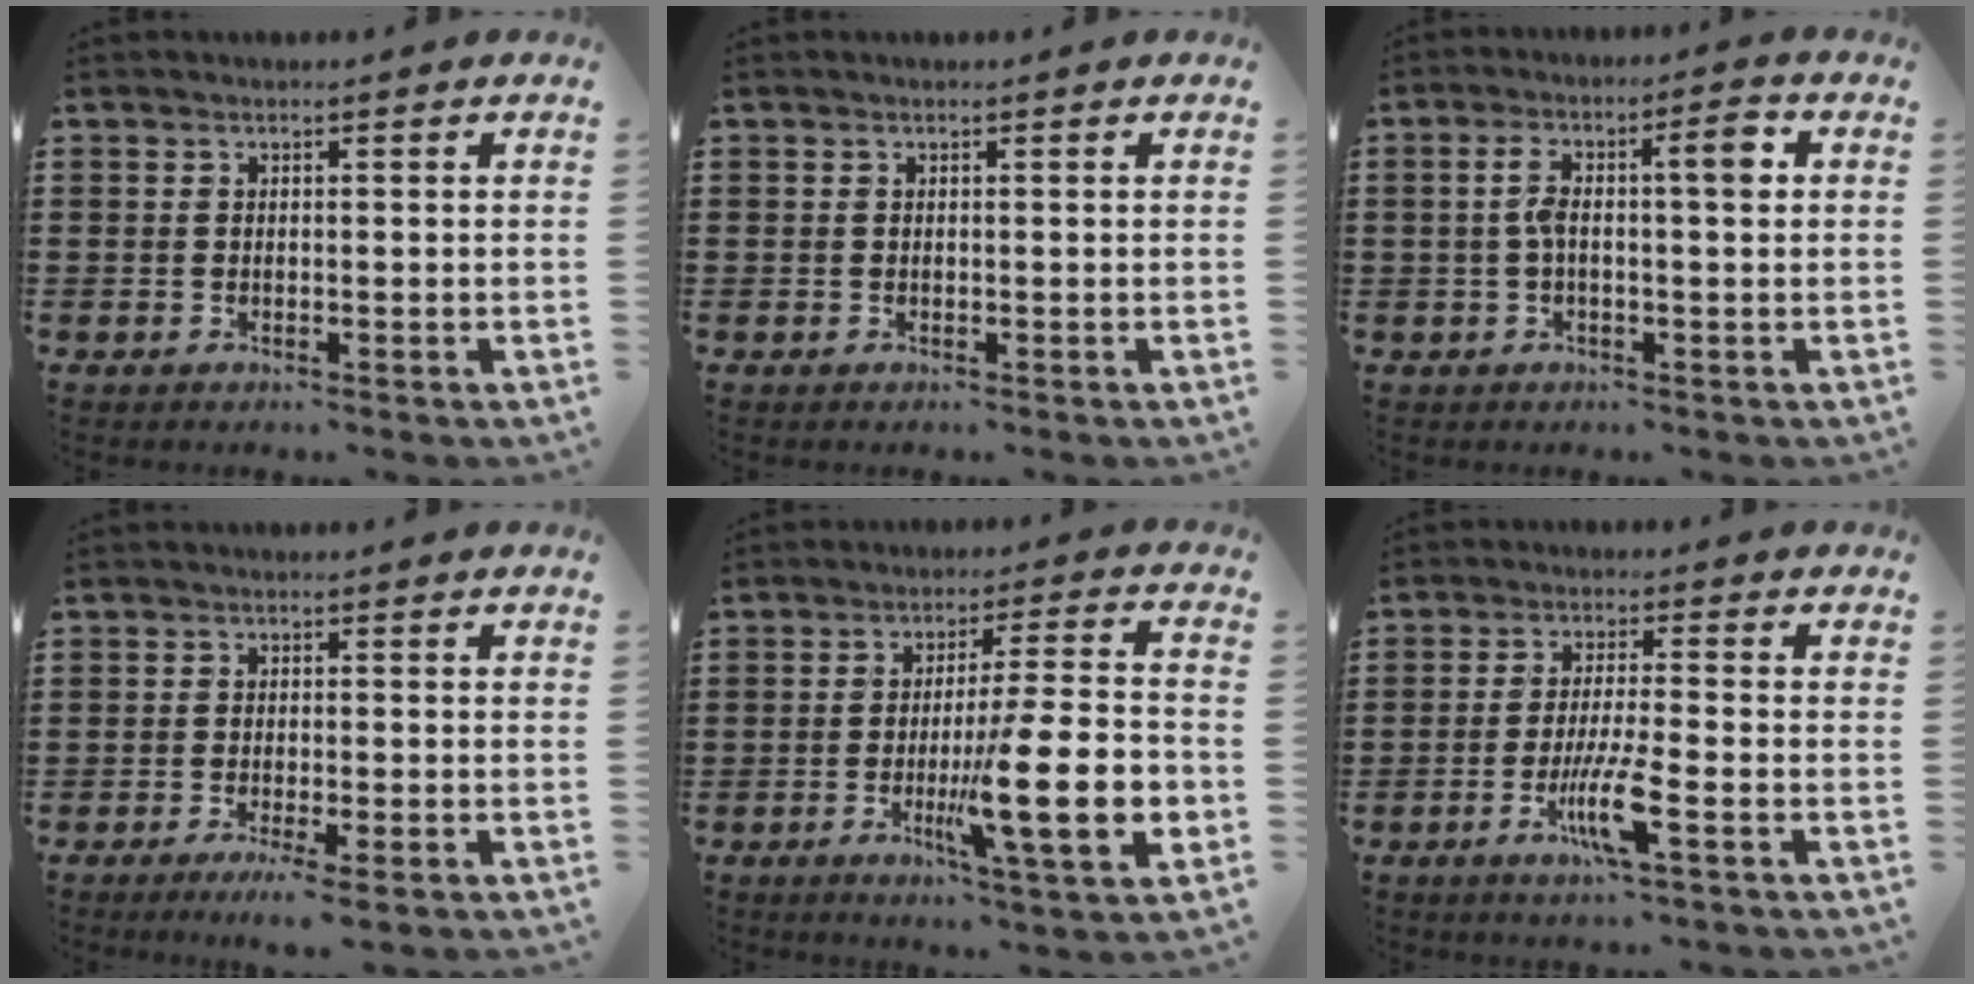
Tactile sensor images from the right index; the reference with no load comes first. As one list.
[{"total": 0.0}, {"total": 6.3, "force": [0.7, 1.8, 6.1], "torque": [-0.109, 0.010, 0.005]}, {"total": 2.5, "force": [-1.8, -0.1, 1.7], "torque": [-0.035, -0.005, -0.034]}, {"total": 15.5, "force": [-4.0, 2.3, 14.8], "torque": [-0.243, -0.010, -0.064]}, {"total": 7.1, "force": [-3.1, 0.5, 6.4], "torque": [-0.129, -0.015, -0.059]}]